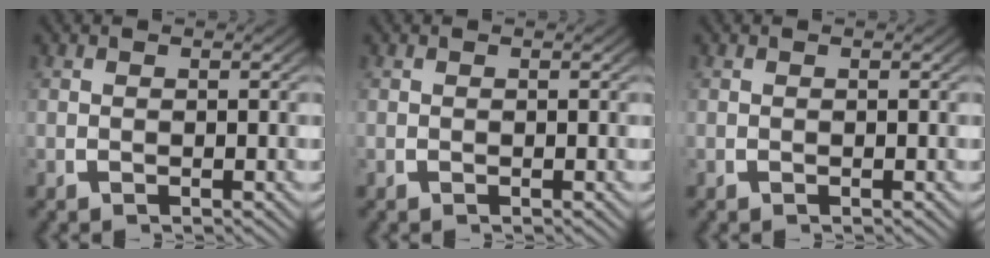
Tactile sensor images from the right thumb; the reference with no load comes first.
{"total": 0.0}
{"total": 0.0}